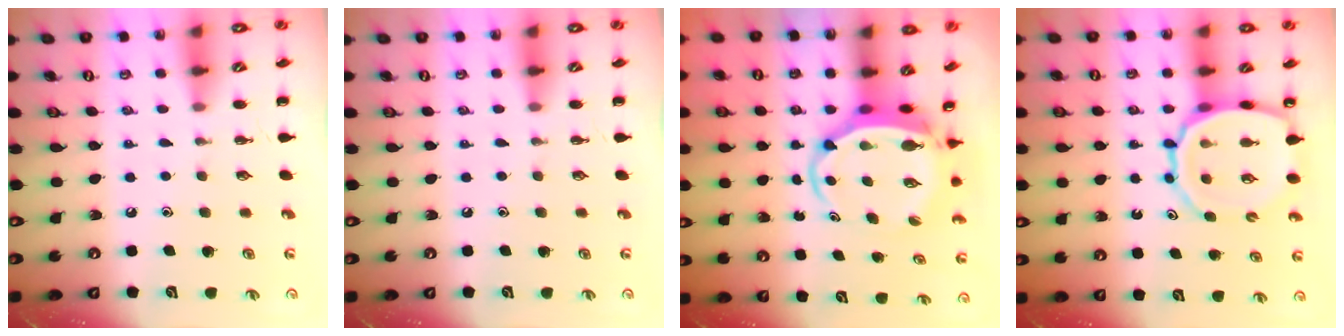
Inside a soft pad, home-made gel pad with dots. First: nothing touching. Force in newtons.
{"total": 0.0}
{"total": 7.4, "press": 7.1, "slide": 1.9}
{"total": 14.1, "press": 13.5, "slide": 4.1}